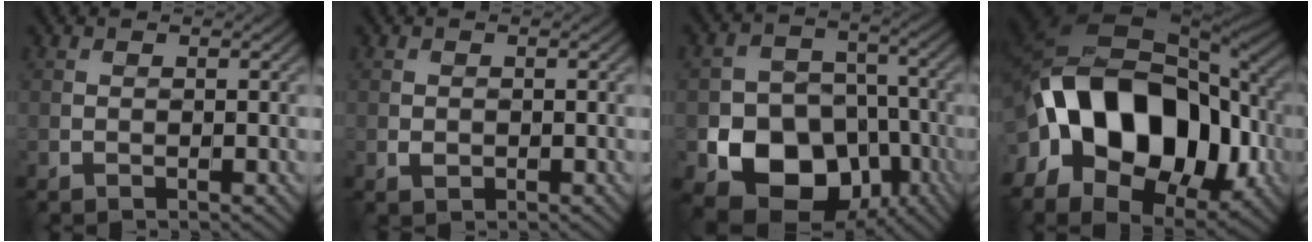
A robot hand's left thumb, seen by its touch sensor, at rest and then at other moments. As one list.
[{"total": 0.8, "force": [-0.2, 0.7, 0.4], "torque": [-0.008, -0.004, -0.004]}, {"total": 12.9, "force": [-5.5, 9.5, 6.7], "torque": [-0.126, -0.038, -0.099]}, {"total": 18.3, "force": [-3.0, 12.2, 13.3], "torque": [-0.247, -0.007, -0.045]}]